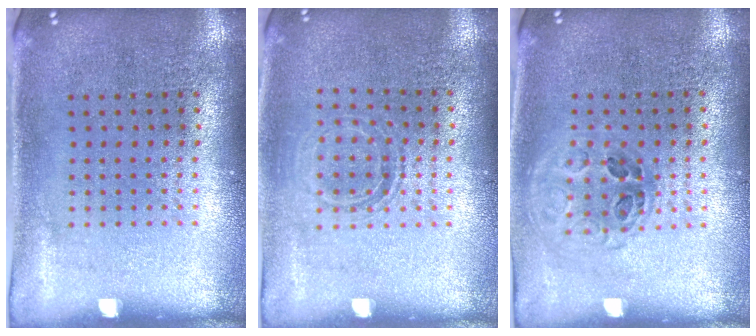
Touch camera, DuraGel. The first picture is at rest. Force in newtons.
{"total": 1.1, "press": 1.0, "slide": 0.4}
{"total": 1.1, "press": 1.0, "slide": 0.6}